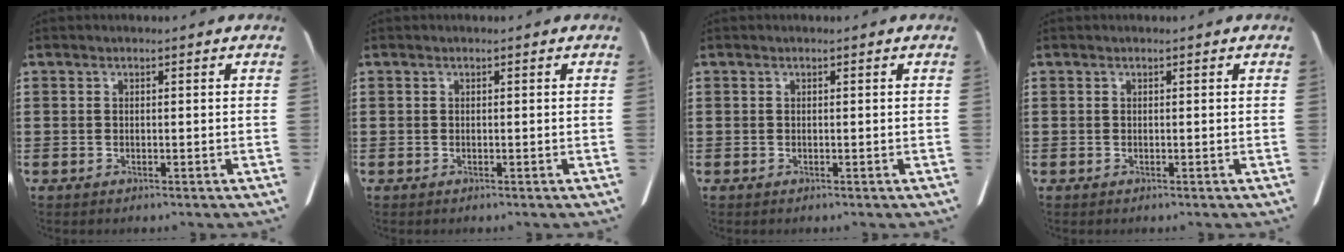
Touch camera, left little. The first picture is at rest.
{"total": 0.0}
{"total": 0.0}
{"total": 0.0}